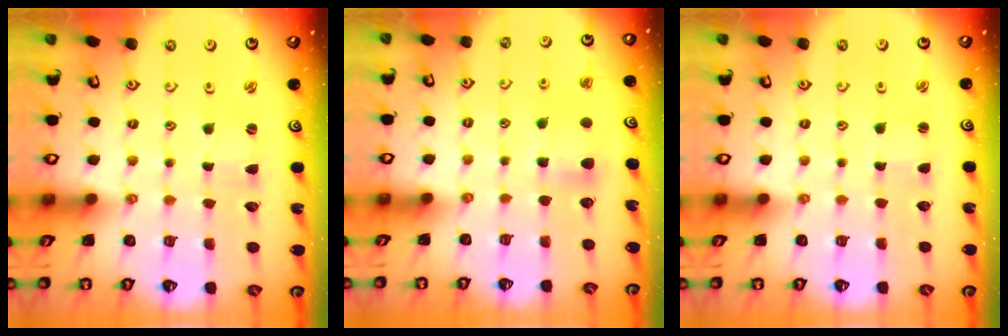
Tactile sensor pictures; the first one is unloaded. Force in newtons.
{"total": 5.8, "press": 5.8, "slide": 0.8}
{"total": 1.1, "press": 1.1, "slide": 0.1}